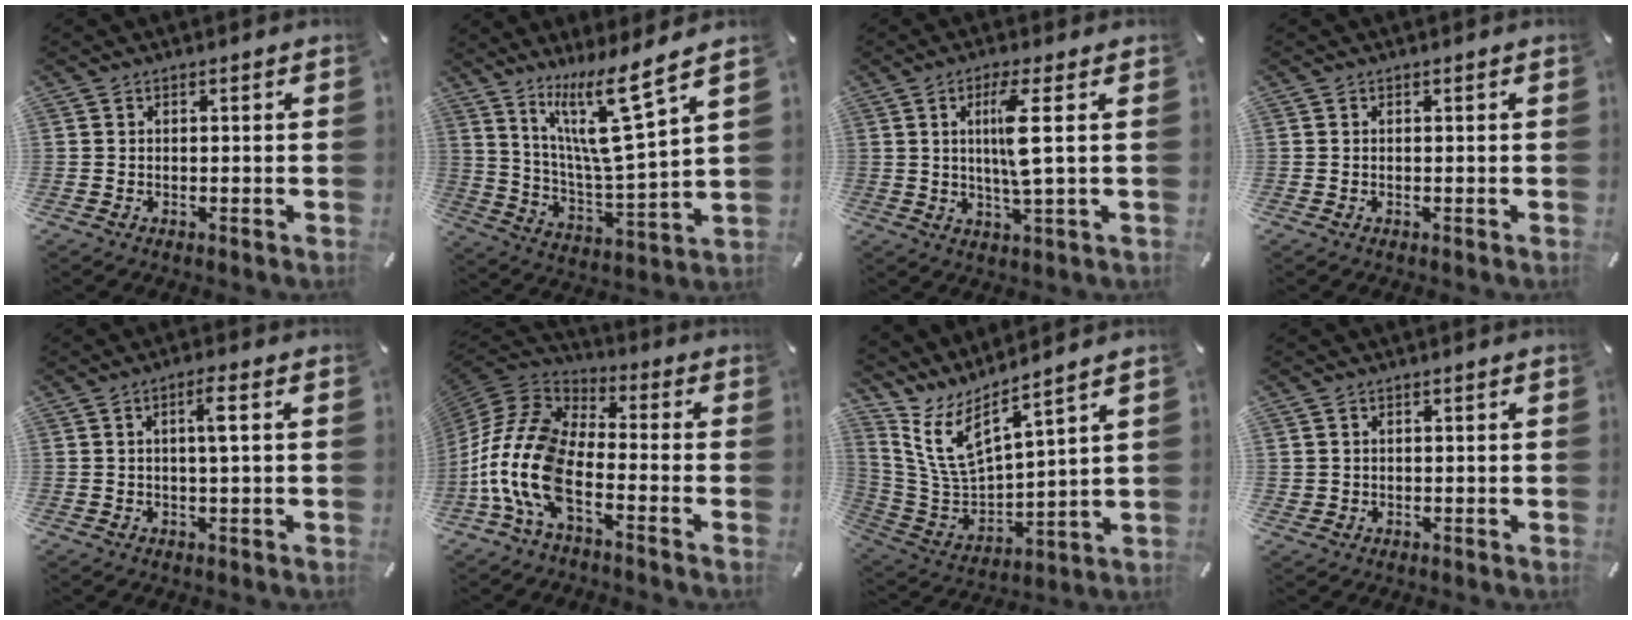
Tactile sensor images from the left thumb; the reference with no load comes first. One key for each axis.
{"total": 16.2, "fx": 11.2, "fy": 2.1, "fz": 11.5, "tx": -0.218, "ty": -0.070, "tz": 0.177}
{"total": 8.6, "fx": 1.4, "fy": 0.5, "fz": 8.4, "tx": -0.168, "ty": -0.008, "tz": 0.016}
{"total": 0.0}
{"total": 4.2, "fx": 0.7, "fy": 0.4, "fz": 4.1, "tx": -0.079, "ty": 0.002, "tz": 0.007}
{"total": 15.8, "fx": -6.4, "fy": 8.0, "fz": 12.0, "tx": -0.288, "ty": -0.003, "tz": -0.121}
{"total": 9.6, "fx": 7.0, "fy": 2.8, "fz": 6.0, "tx": -0.154, "ty": -0.063, "tz": 0.124}
{"total": 1.1, "fx": 0.4, "fy": 1.1, "fz": -0.1, "tx": 0.002, "ty": 0.004, "tz": 0.006}